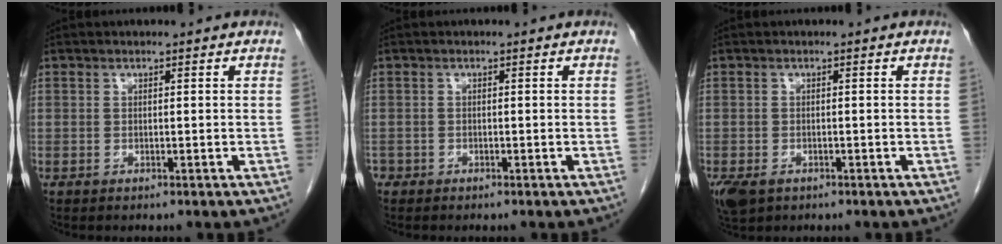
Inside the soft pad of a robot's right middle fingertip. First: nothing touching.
{"total": 0.9, "force": [-0.6, 0.6, 0.1], "torque": [-0.005, 0.002, -0.010]}
{"total": 4.3, "force": [-2.5, 2.7, 2.3], "torque": [-0.050, -0.009, -0.037]}